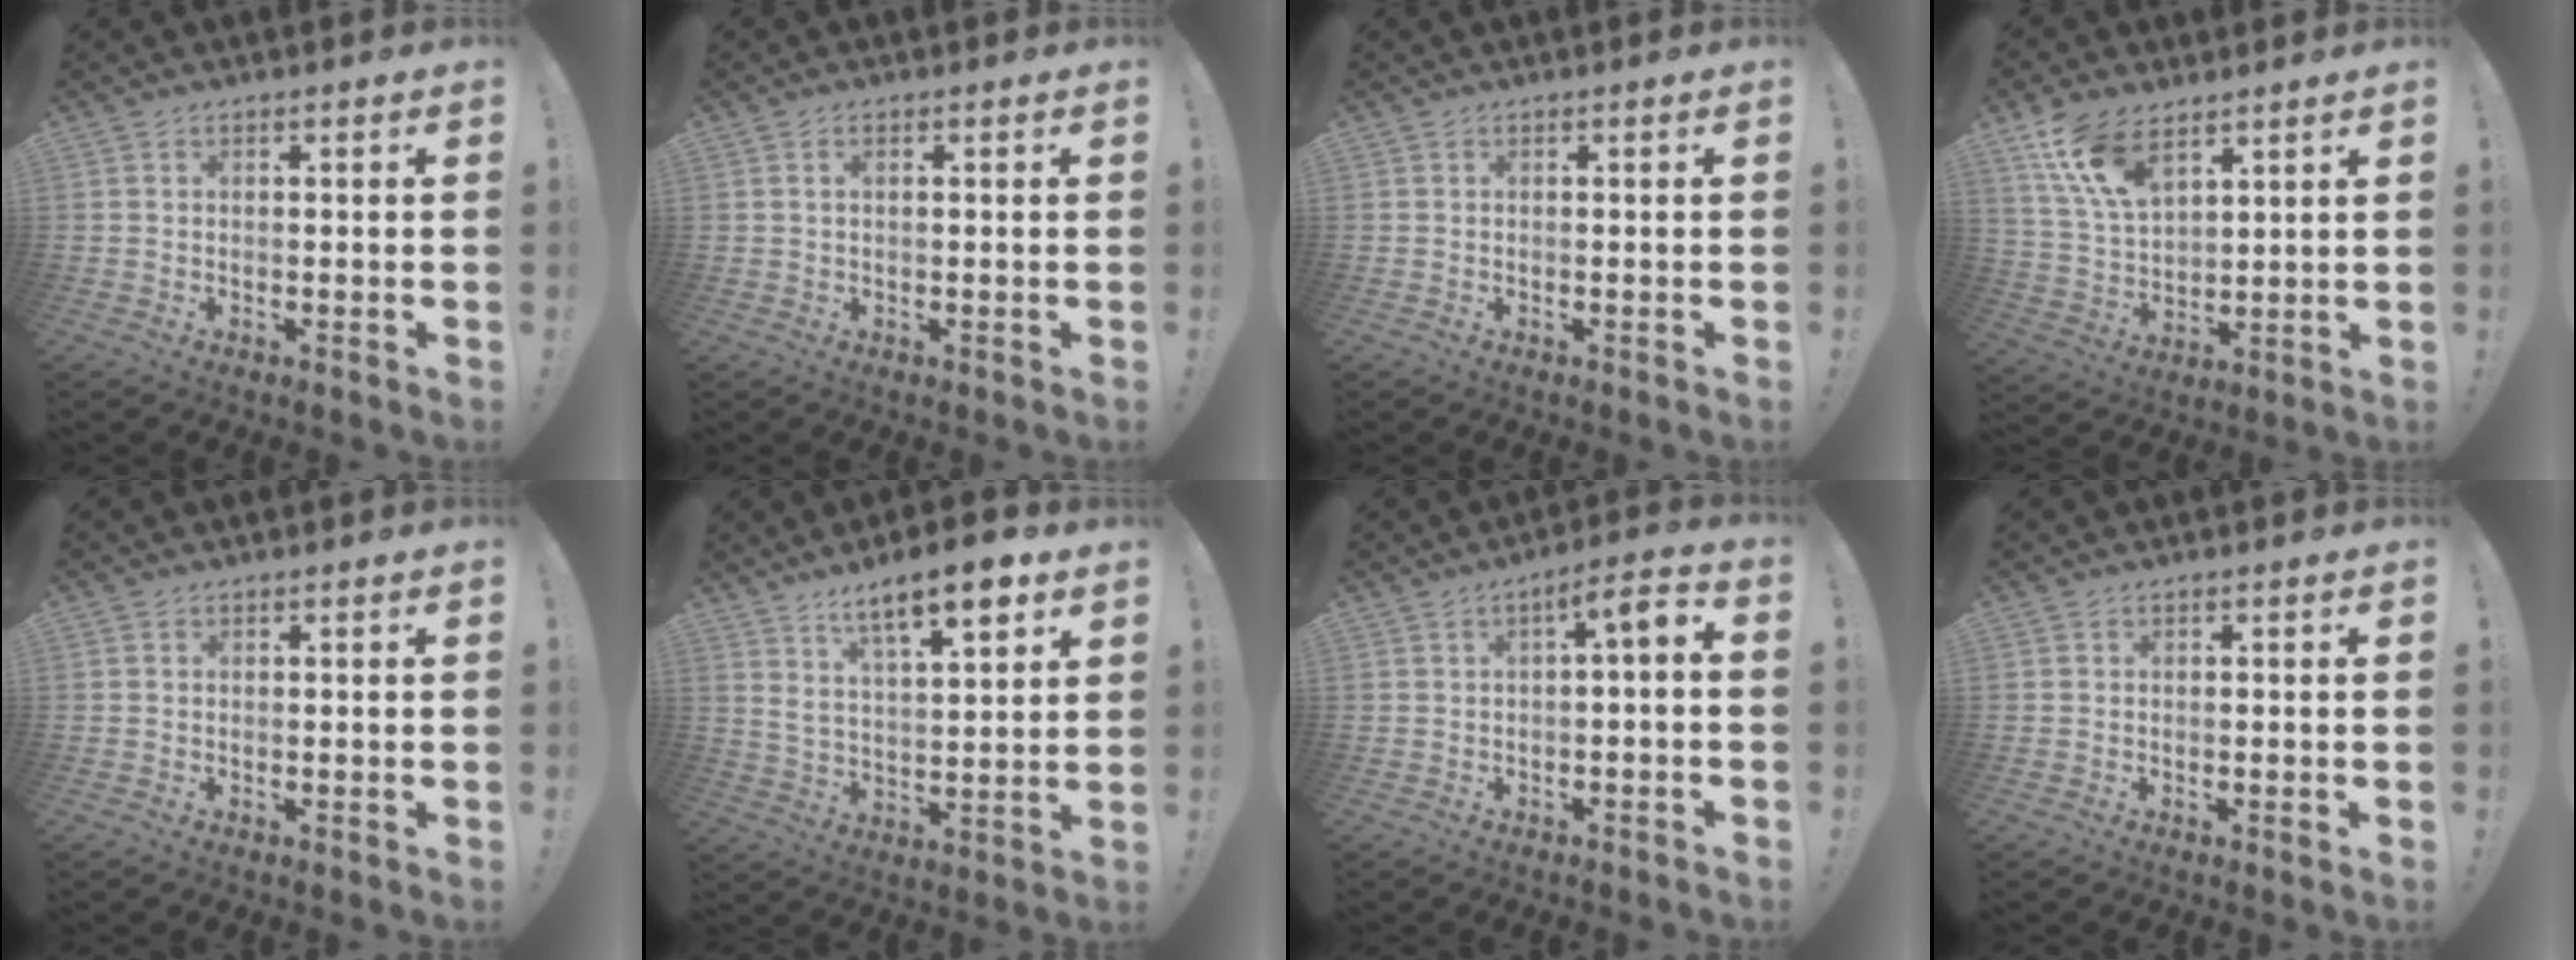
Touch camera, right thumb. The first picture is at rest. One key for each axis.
{"total": 1.3, "fx": 0.3, "fy": 0.5, "fz": 1.2, "tx": -0.018, "ty": 0.000, "tz": 0.004}
{"total": 0.0}
{"total": 13.4, "fx": 8.6, "fy": 6.5, "fz": 8.0, "tx": -0.157, "ty": -0.036, "tz": 0.162}
{"total": 0.0}
{"total": 12.8, "fx": 8.7, "fy": 2.9, "fz": 9.0, "tx": -0.143, "ty": -0.043, "tz": 0.141}
{"total": 5.4, "fx": -0.5, "fy": 1.2, "fz": 5.2, "tx": -0.080, "ty": 0.005, "tz": -0.014}
{"total": 0.6, "fx": -0.3, "fy": 0.0, "fz": 0.5, "tx": 0.001, "ty": -0.003, "tz": -0.006}